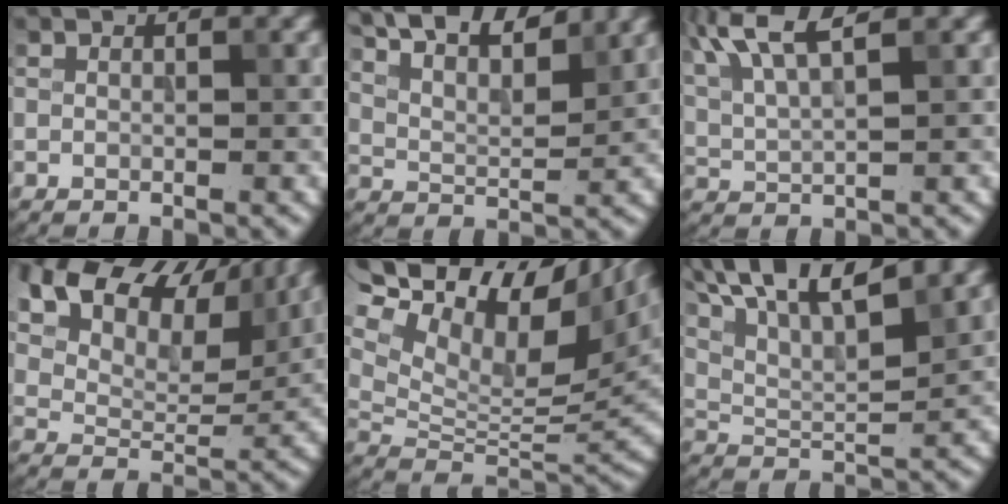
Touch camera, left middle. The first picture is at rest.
{"total": 11.8, "force": [8.7, 4.0, 6.9], "torque": [-0.105, 0.033, 0.101]}
{"total": 6.7, "force": [3.8, 1.9, 5.2], "torque": [-0.108, 0.023, 0.063]}
{"total": 13.8, "force": [8.7, 7.4, 7.7], "torque": [-0.153, 0.037, 0.137]}
{"total": 16.7, "force": [9.0, 6.6, 12.4], "torque": [-0.234, 0.047, 0.148]}
{"total": 13.3, "force": [8.7, 4.3, 9.1], "torque": [-0.169, 0.037, 0.115]}